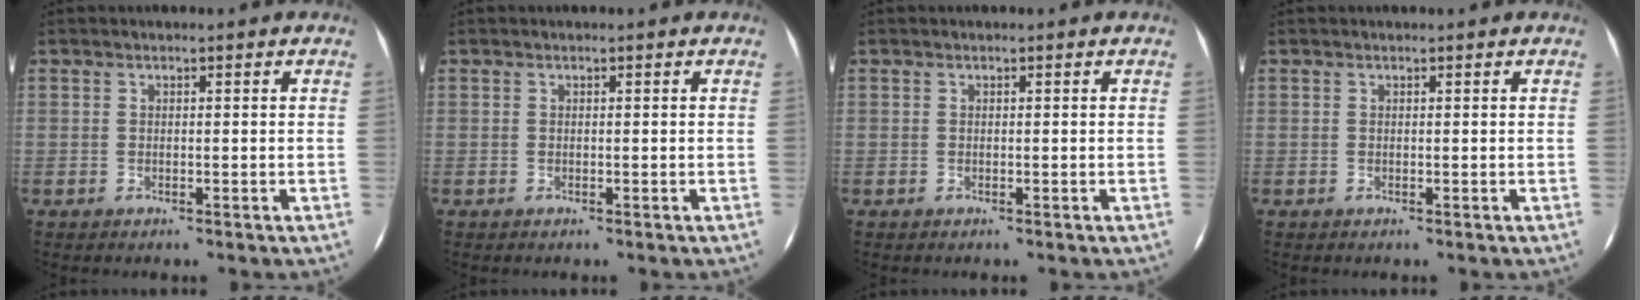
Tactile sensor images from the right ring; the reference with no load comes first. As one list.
[{"total": 0.0}, {"total": 0.0}, {"total": 0.0}]